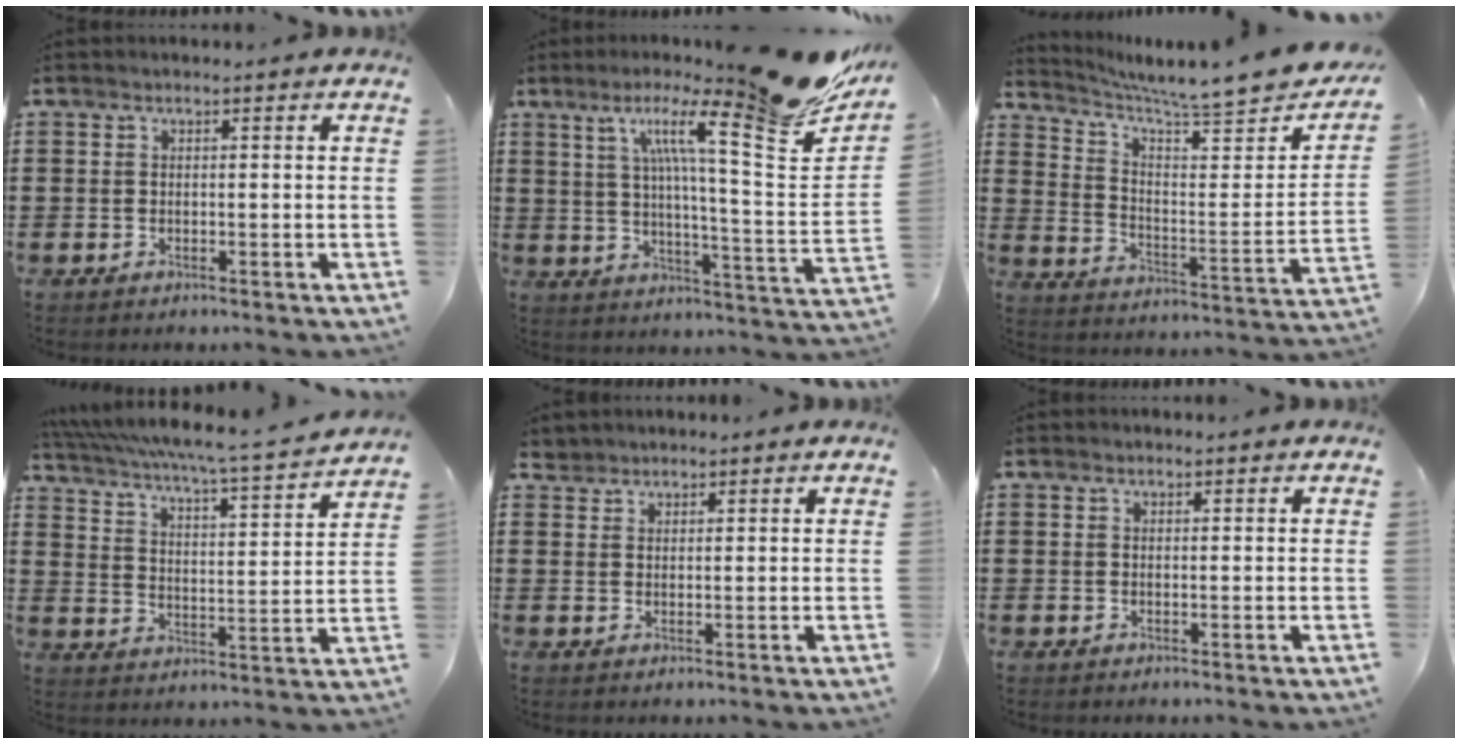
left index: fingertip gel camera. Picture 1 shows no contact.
{"total": 16.6, "force": [11.0, 1.4, 12.4], "torque": [-0.212, -0.066, 0.161]}
{"total": 6.6, "force": [6.1, 0.1, 2.7], "torque": [-0.066, -0.056, 0.095]}
{"total": 4.7, "force": [4.2, -0.7, 2.1], "torque": [-0.063, -0.043, 0.061]}
{"total": 1.8, "force": [1.7, 0.5, -0.3], "torque": [0.001, 0.004, 0.034]}
{"total": 0.5, "force": [0.5, 0.2, -0.1], "torque": [0.000, 0.002, 0.010]}